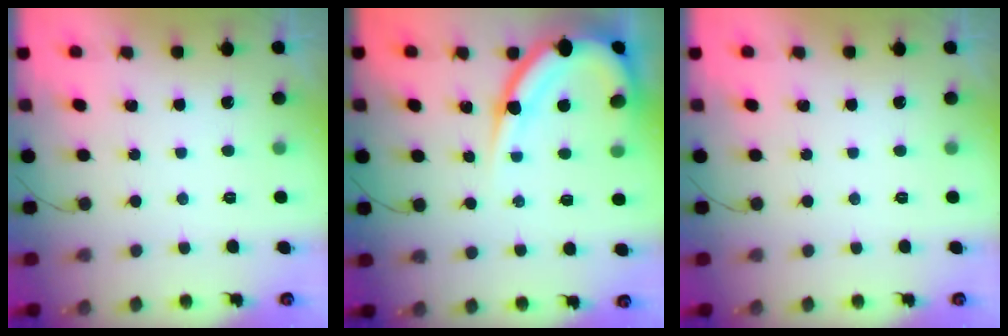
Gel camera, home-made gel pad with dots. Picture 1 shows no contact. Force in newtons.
{"total": 13.3, "press": 13.3, "slide": 1.3}
{"total": 0.0}